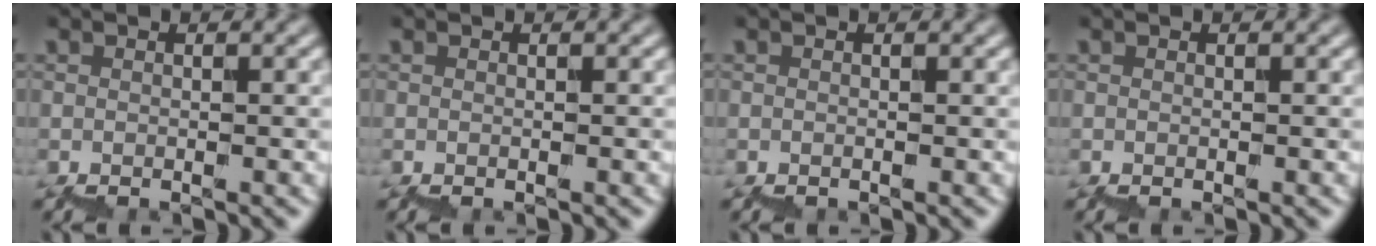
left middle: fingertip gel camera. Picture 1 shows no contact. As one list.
[{"total": 0.0}, {"total": 0.0}, {"total": 0.0}]